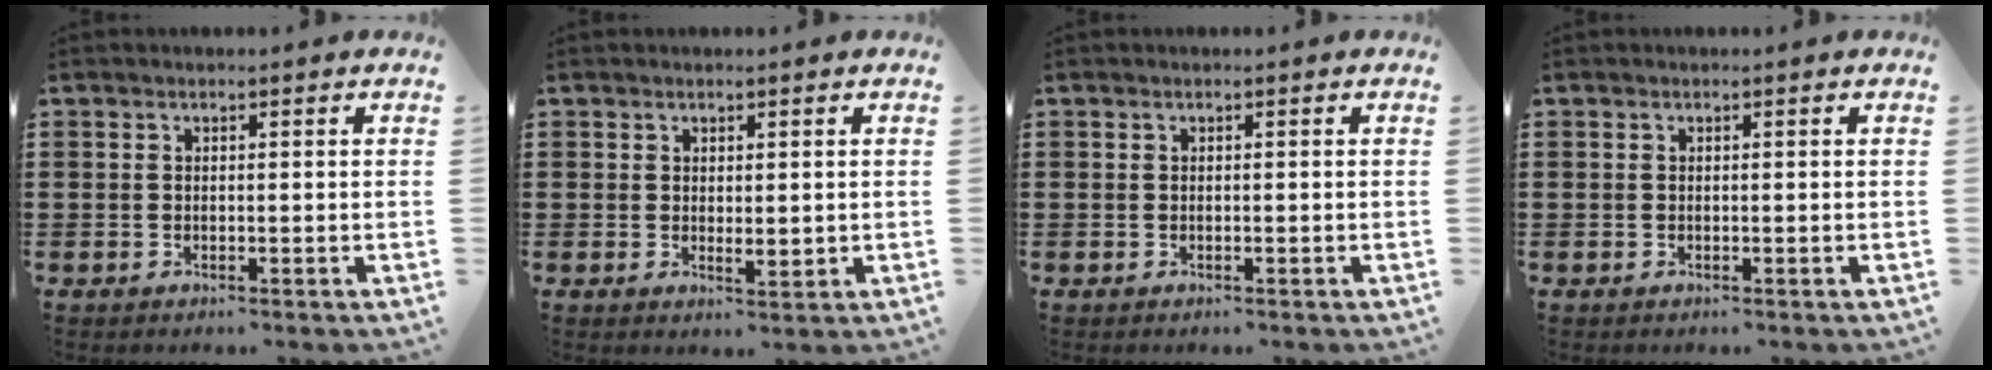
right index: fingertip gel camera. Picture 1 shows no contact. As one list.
[{"total": 1.4, "force": [0.5, 0.5, 1.2], "torque": [-0.023, -0.003, 0.010]}, {"total": 0.0}, {"total": 0.0}]